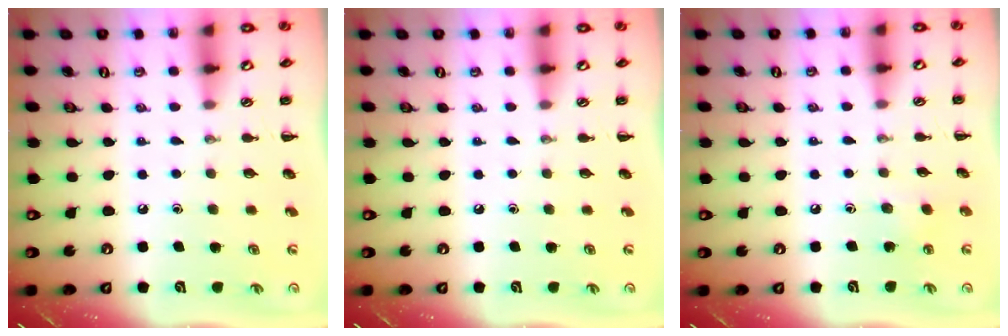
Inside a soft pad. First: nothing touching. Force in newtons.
{"total": 0.0}
{"total": 5.2, "press": 5.1, "slide": 1.3}